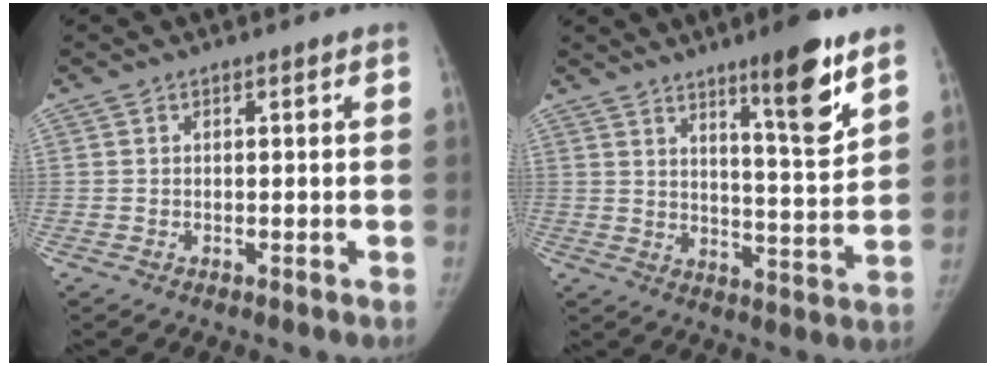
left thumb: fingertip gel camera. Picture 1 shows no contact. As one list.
[{"total": 11.8, "force": [7.4, 1.7, 9.0], "torque": [-0.119, -0.055, 0.114]}]